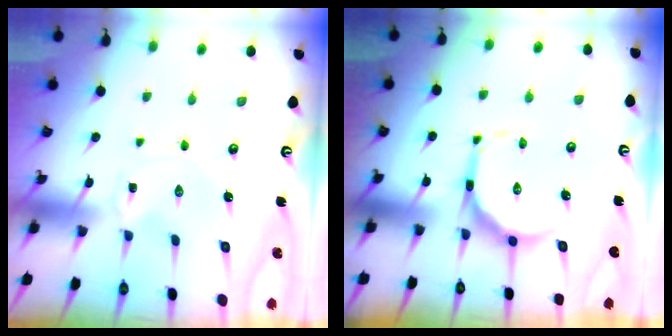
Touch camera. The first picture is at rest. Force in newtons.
{"total": 9.6, "press": 9.5, "slide": 0.9}